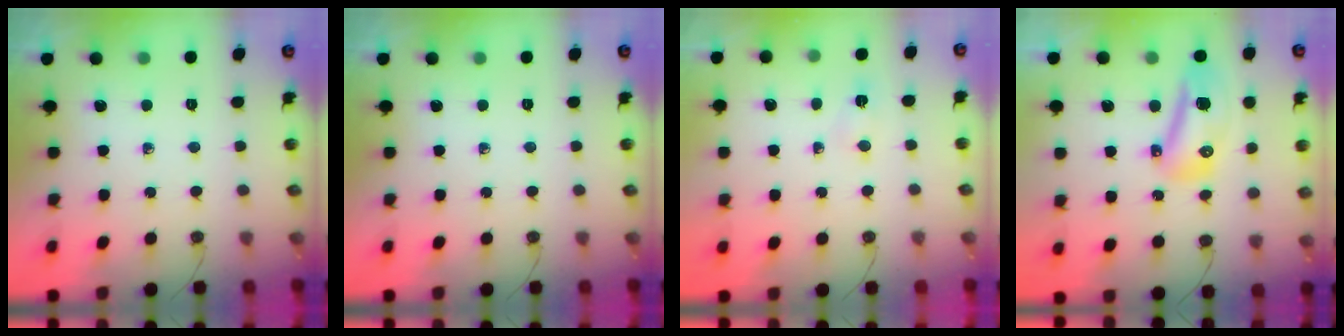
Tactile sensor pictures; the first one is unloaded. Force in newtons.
{"total": 0.0}
{"total": 3.2, "press": 1.9, "slide": 2.6}
{"total": 11.0, "press": 11.0, "slide": 0.7}